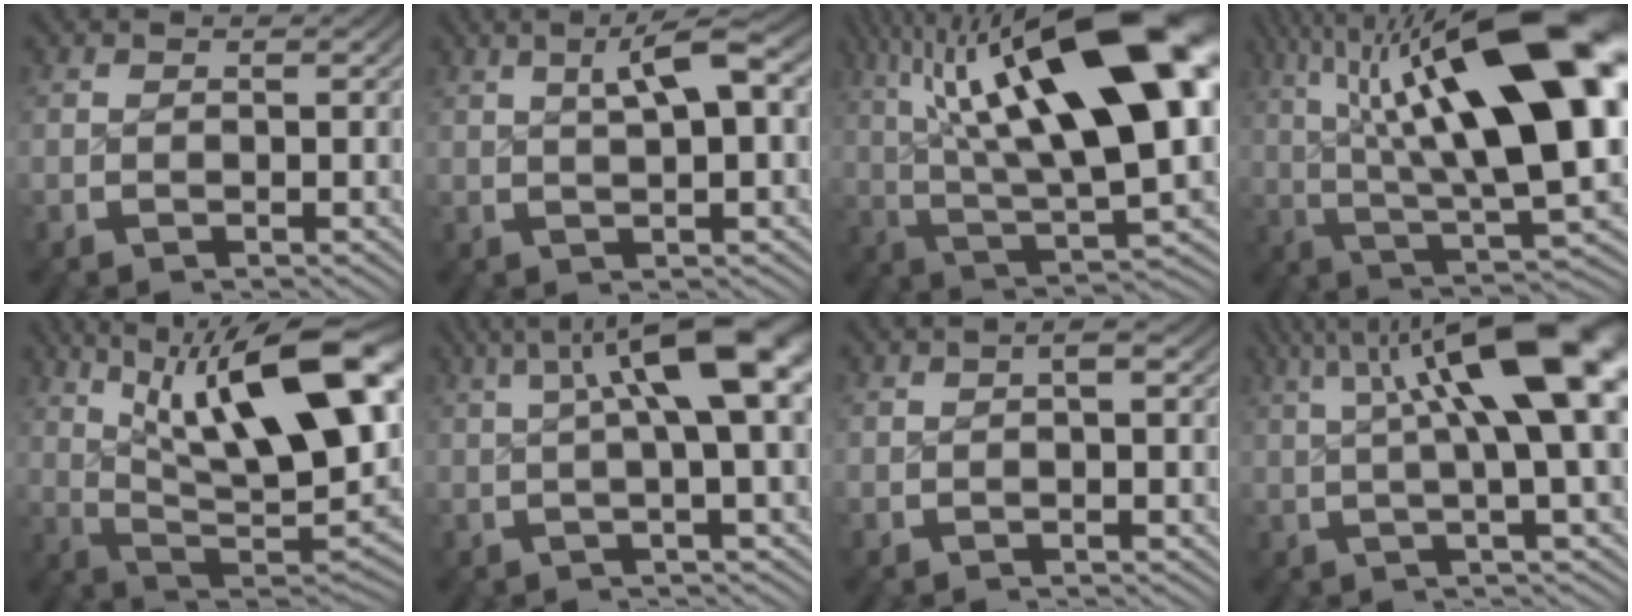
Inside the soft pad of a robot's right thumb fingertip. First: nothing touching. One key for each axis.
{"total": 5.8, "fx": 2.4, "fy": 1.9, "fz": 5.0, "tx": -0.066, "ty": 0.025, "tz": 0.034}
{"total": 17.8, "fx": 2.4, "fy": 8.1, "fz": 15.7, "tx": -0.256, "ty": -0.016, "tz": 0.053}
{"total": 17.8, "fx": 2.3, "fy": 7.6, "fz": 15.9, "tx": -0.248, "ty": -0.018, "tz": 0.051}
{"total": 15.5, "fx": 2.2, "fy": 7.7, "fz": 13.3, "tx": -0.234, "ty": -0.040, "tz": 0.053}
{"total": 7.8, "fx": 2.4, "fy": 2.4, "fz": 7.0, "tx": -0.095, "ty": 0.019, "tz": 0.026}
{"total": 0.9, "fx": -0.1, "fy": 0.2, "fz": 0.8, "tx": -0.012, "ty": 0.004, "tz": -0.003}
{"total": 12.2, "fx": 3.5, "fy": 4.3, "fz": 10.8, "tx": -0.139, "ty": 0.024, "tz": 0.042}